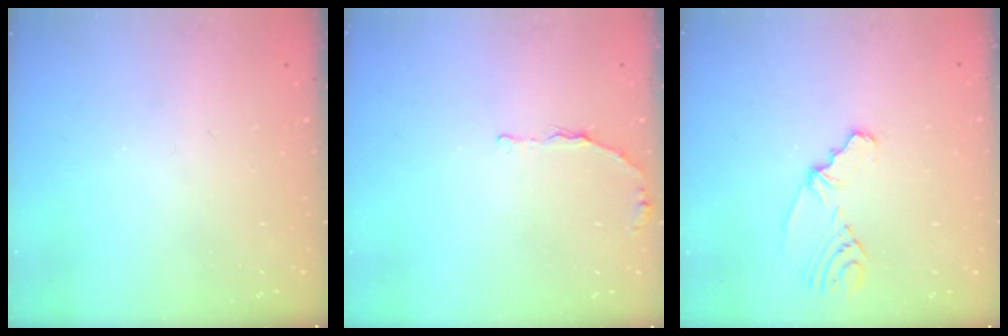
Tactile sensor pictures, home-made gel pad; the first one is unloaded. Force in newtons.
{"total": 4.5, "press": 3.3, "slide": 3.1}
{"total": 4.6, "press": 1.9, "slide": 4.2}